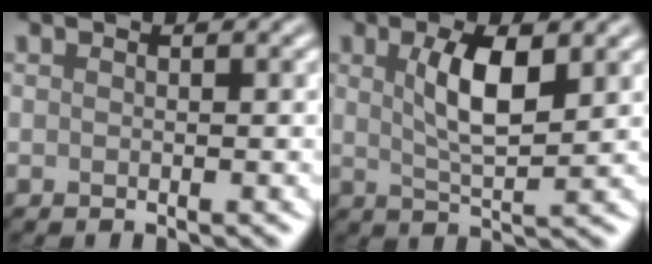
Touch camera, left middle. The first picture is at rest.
{"total": 4.6, "force": [1.4, 1.4, 4.2], "torque": [-0.081, 0.001, 0.025]}